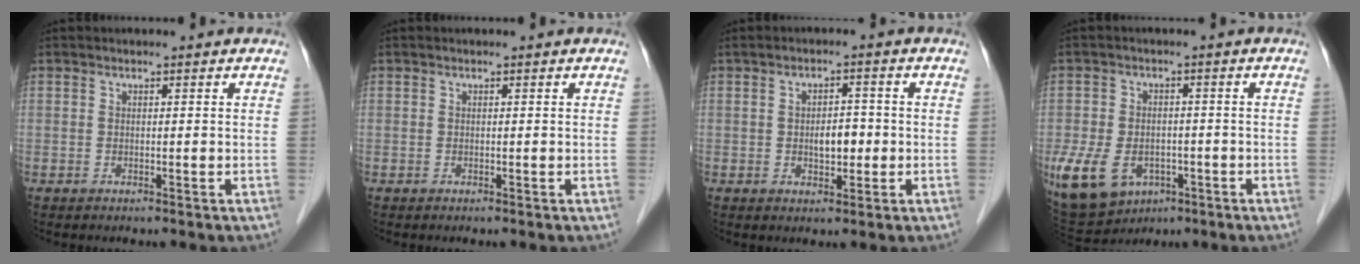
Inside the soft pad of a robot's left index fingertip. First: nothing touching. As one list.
[{"total": 0.0}, {"total": 3.8, "force": [-0.4, 1.7, 3.4], "torque": [-0.053, 0.002, -0.005]}, {"total": 24.8, "force": [-10.9, 18.6, 12.4], "torque": [-0.383, -0.024, -0.158]}]